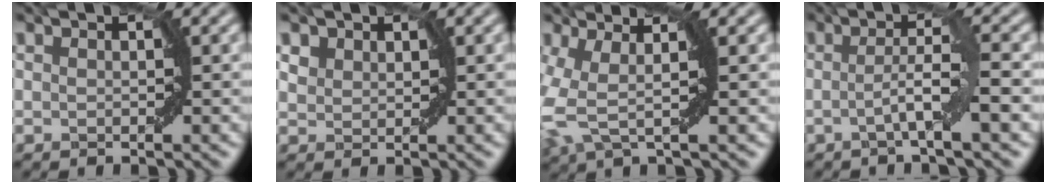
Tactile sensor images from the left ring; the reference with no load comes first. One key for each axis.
{"total": 1.4, "fx": 1.0, "fy": 1.0, "fz": 0.2, "tx": -0.007, "ty": 0.002, "tz": 0.021}
{"total": 4.2, "fx": 0.2, "fy": 1.4, "fz": 4.0, "tx": -0.107, "ty": -0.001, "tz": 0.000}
{"total": 3.8, "fx": -0.6, "fy": 0.4, "fz": 3.7, "tx": -0.060, "ty": 0.002, "tz": -0.018}